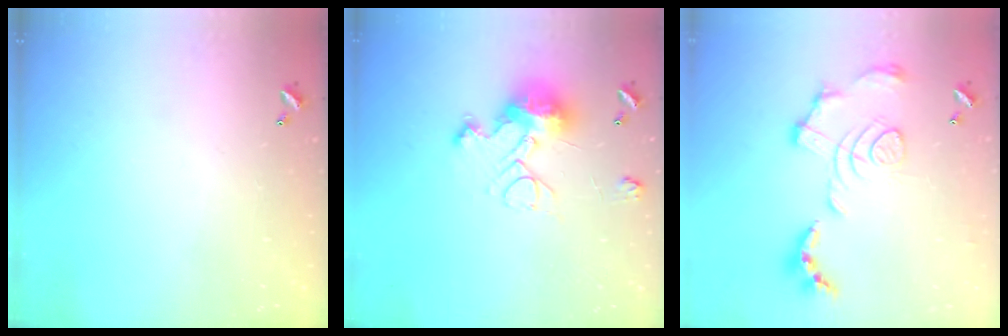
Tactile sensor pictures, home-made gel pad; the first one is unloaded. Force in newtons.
{"total": 18.1, "press": 18.1, "slide": 0.6}
{"total": 1.7, "press": 1.1, "slide": 1.3}